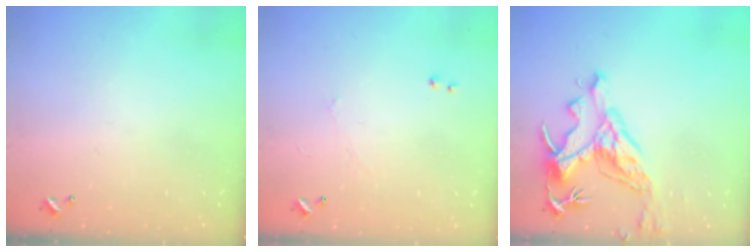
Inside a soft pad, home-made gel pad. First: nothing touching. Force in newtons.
{"total": 1.0, "press": 0.9, "slide": 0.5}
{"total": 7.8, "press": 7.7, "slide": 1.4}